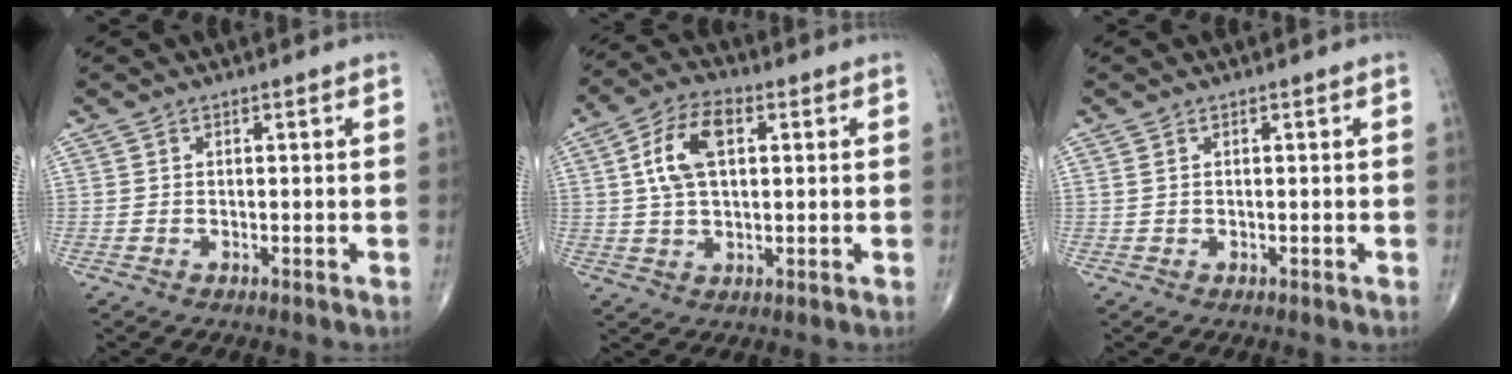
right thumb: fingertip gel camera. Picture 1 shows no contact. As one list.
[{"total": 10.2, "force": [2.3, 5.6, 8.3], "torque": [-0.153, 0.014, 0.039]}, {"total": 0.7, "force": [0.3, 0.4, 0.5], "torque": [-0.010, 0.004, 0.007]}]